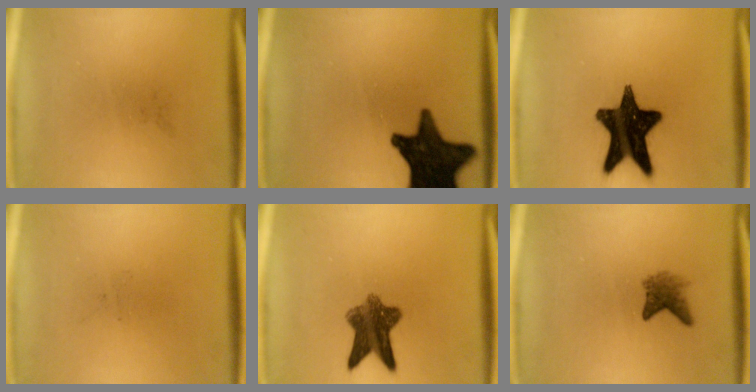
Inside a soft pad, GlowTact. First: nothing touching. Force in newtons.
{"total": 17.0}
{"total": 17.4}
{"total": 0.0}
{"total": 7.9}
{"total": 2.7}